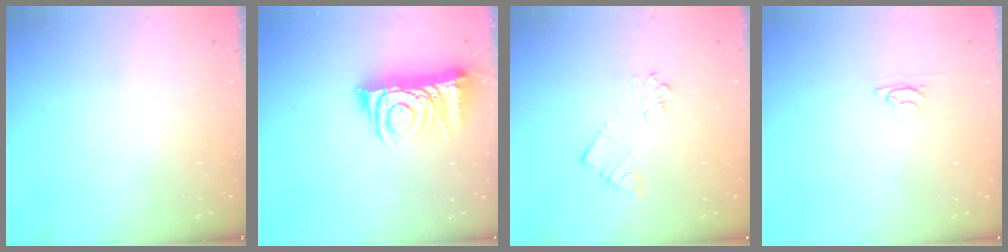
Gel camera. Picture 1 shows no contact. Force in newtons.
{"total": 9.5, "press": 9.4, "slide": 1.1}
{"total": 3.2, "press": 3.2, "slide": 0.2}
{"total": 3.3, "press": 3.3, "slide": 0.5}